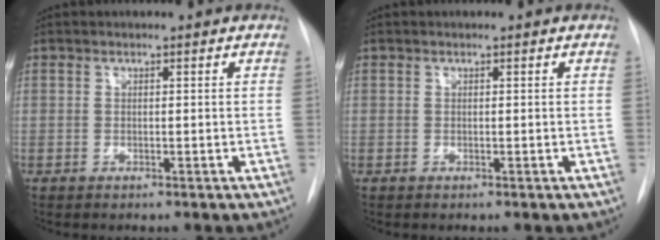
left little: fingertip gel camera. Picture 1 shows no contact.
{"total": 0.0}